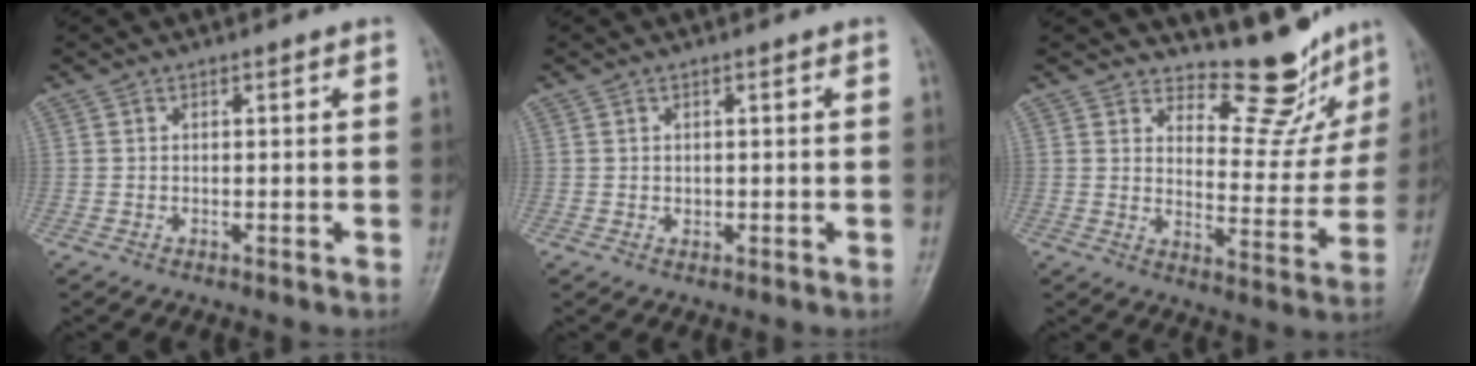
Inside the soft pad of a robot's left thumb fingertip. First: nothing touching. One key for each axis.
{"total": 1.0, "fx": 0.2, "fy": 0.8, "fz": 0.5, "tx": -0.005, "ty": -0.001, "tz": 0.005}
{"total": 11.7, "fx": 10.7, "fy": 3.9, "fz": 3.0, "tx": -0.006, "ty": -0.096, "tz": 0.145}